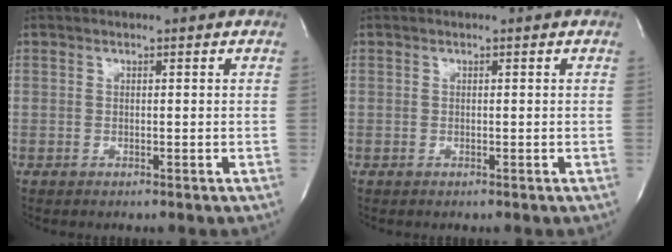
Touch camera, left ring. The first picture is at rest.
{"total": 0.0}